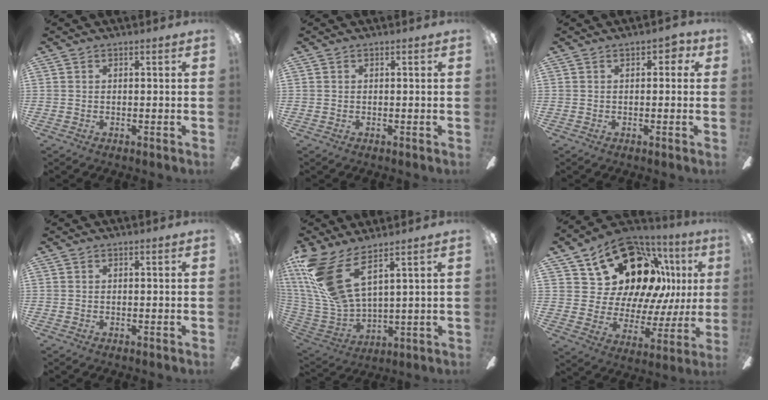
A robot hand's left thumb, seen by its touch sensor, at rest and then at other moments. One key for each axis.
{"total": 0.0}
{"total": 2.0, "fx": 0.5, "fy": 1.5, "fz": 1.3, "tx": -0.017, "ty": 0.004, "tz": 0.007}
{"total": 0.0}
{"total": 18.6, "fx": 10.1, "fy": 7.3, "fz": 13.8, "tx": -0.318, "ty": -0.054, "tz": 0.177}
{"total": 22.1, "fx": 13.1, "fy": 13.7, "fz": 11.3, "tx": -0.179, "ty": -0.081, "tz": 0.259}